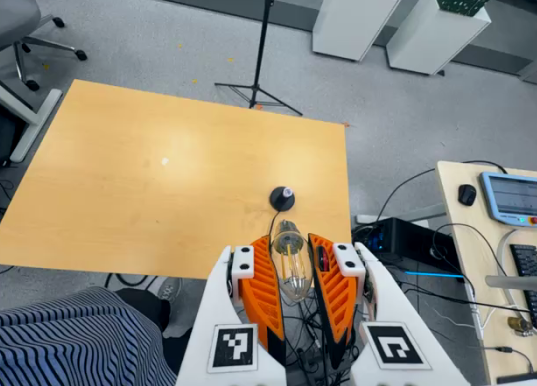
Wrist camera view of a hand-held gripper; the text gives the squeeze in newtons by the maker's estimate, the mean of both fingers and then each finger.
{"total": 21.0, "left": 24.3, "right": 17.8}